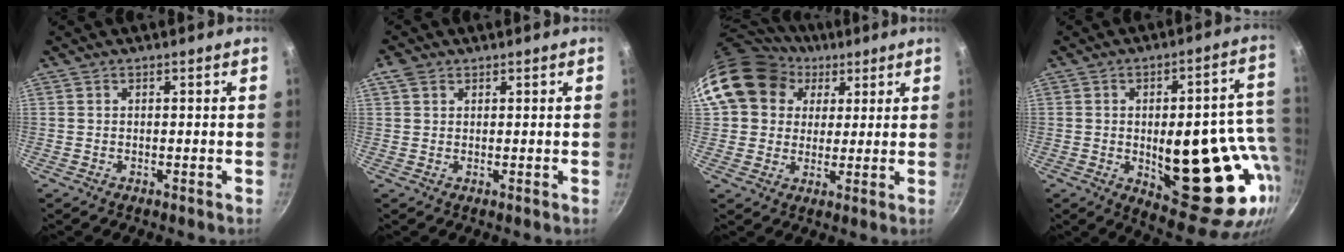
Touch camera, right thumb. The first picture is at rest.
{"total": 2.5, "force": [1.3, 1.7, 1.3], "torque": [-0.022, 0.001, 0.023]}
{"total": 15.9, "force": [6.6, 13.1, 6.2], "torque": [-0.093, 0.010, 0.114]}
{"total": 25.3, "force": [-3.3, 11.0, 22.6], "torque": [-0.240, -0.002, -0.026]}